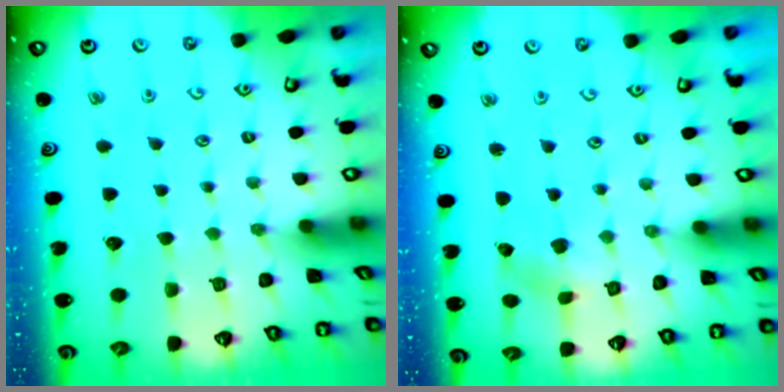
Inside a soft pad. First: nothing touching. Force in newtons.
{"total": 2.2, "press": 2.2, "slide": 0.3}